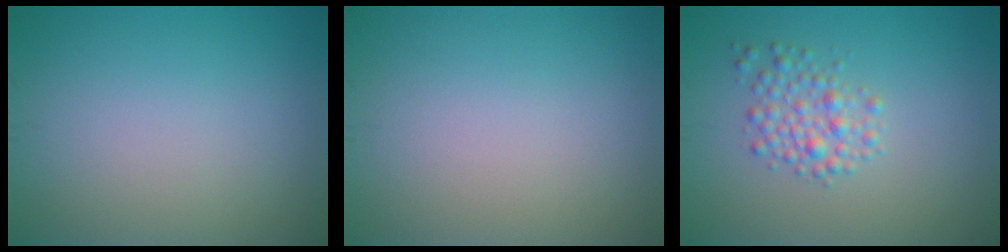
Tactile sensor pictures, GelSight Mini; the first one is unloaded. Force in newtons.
{"total": 0.0}
{"total": 2.6, "press": 2.6, "slide": 0.1}